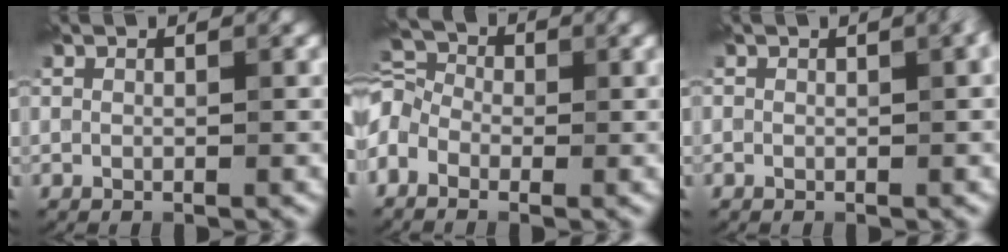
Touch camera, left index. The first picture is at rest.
{"total": 5.7, "force": [-2.0, 3.8, 3.8], "torque": [-0.097, 0.005, -0.044]}
{"total": 1.5, "force": [0.4, 0.5, 1.3], "torque": [-0.008, 0.000, 0.007]}